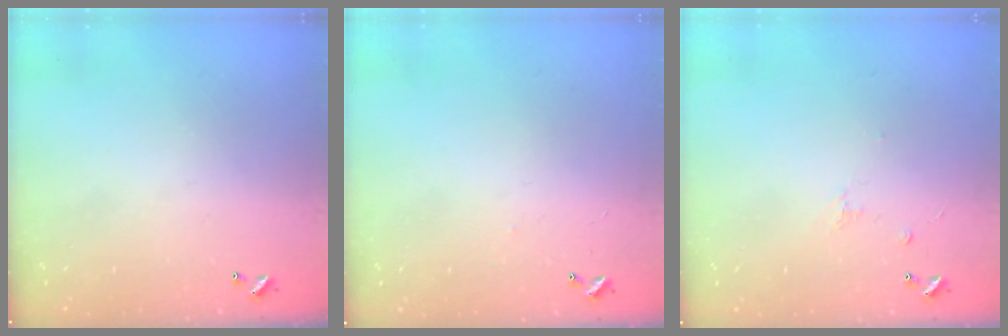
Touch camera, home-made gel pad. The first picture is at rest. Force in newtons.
{"total": 4.0, "press": 3.9, "slide": 0.3}
{"total": 1.2, "press": 1.1, "slide": 0.6}